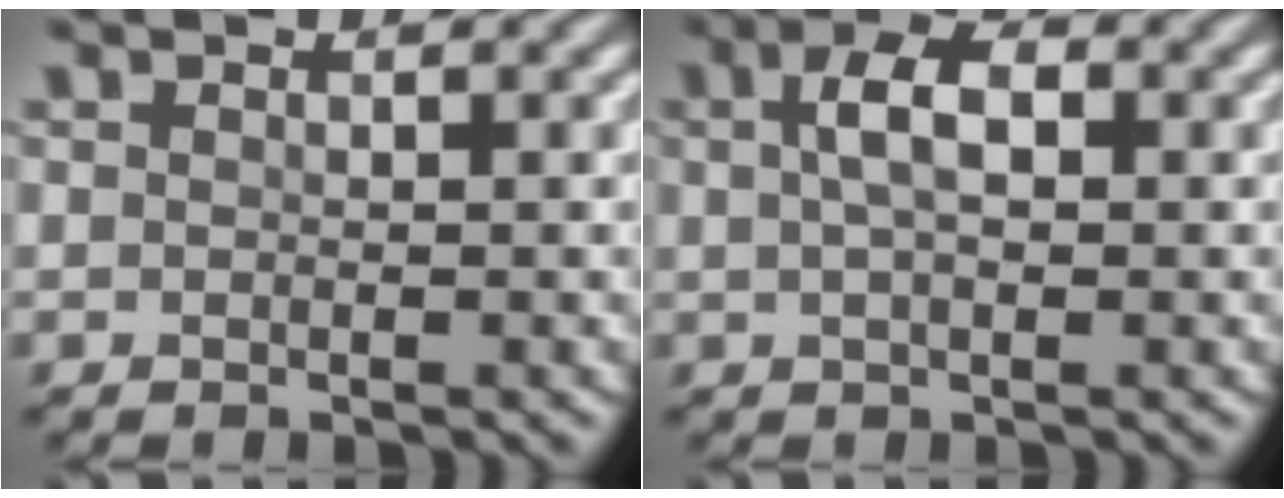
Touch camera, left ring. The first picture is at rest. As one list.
[{"total": 3.8, "force": [0.8, 2.0, 3.2], "torque": [-0.061, 0.008, 0.009]}]